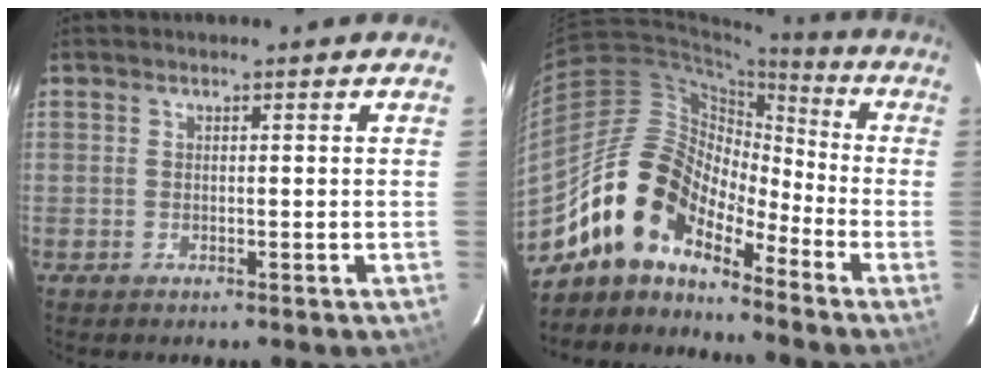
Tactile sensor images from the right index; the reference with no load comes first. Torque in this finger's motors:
{"motor_torque": [1.14, -0.99, 1.05, 0.21]}